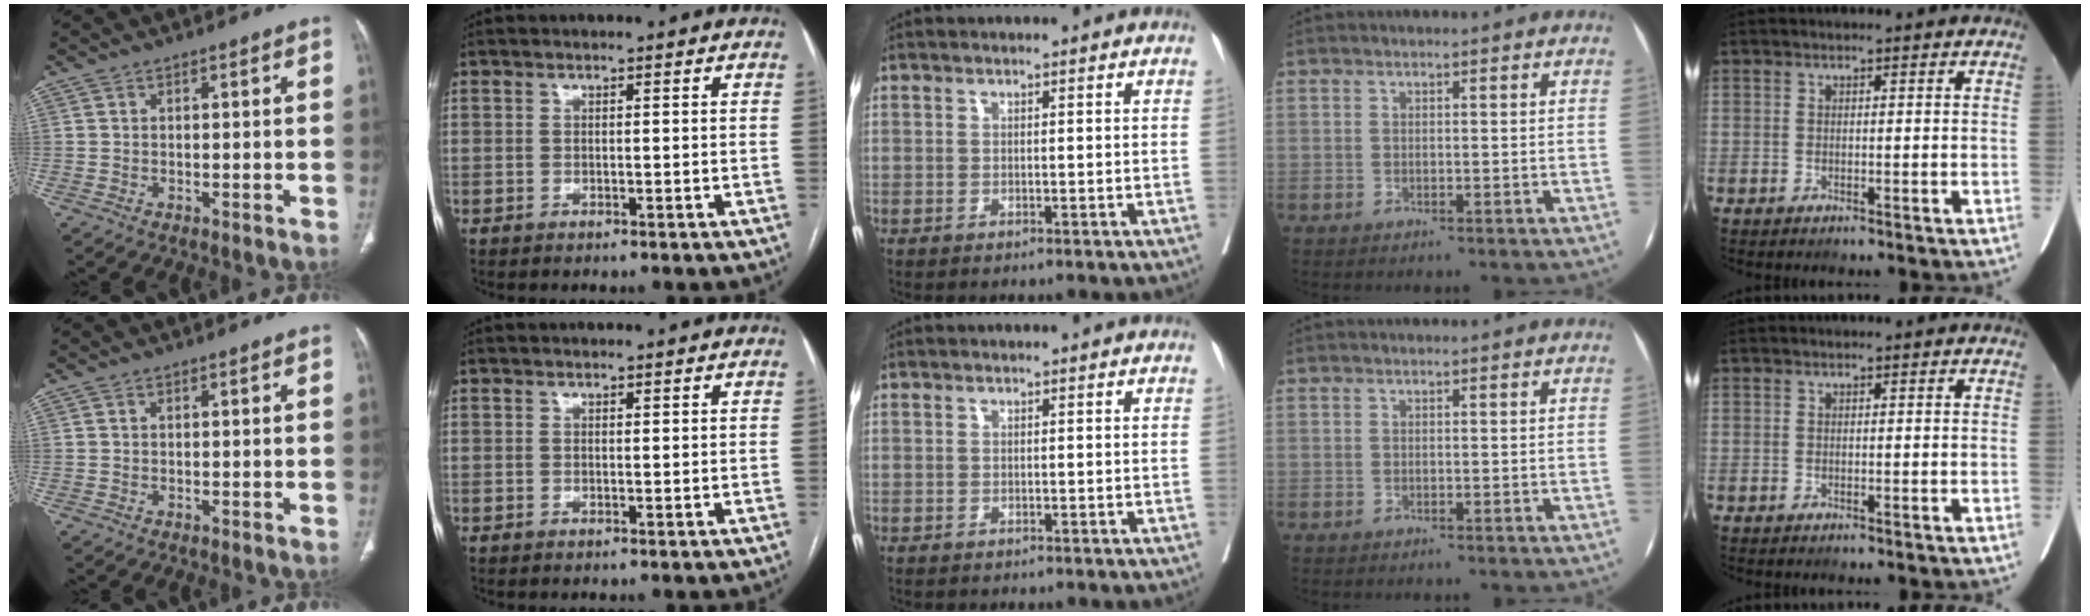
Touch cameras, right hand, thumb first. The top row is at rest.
{}